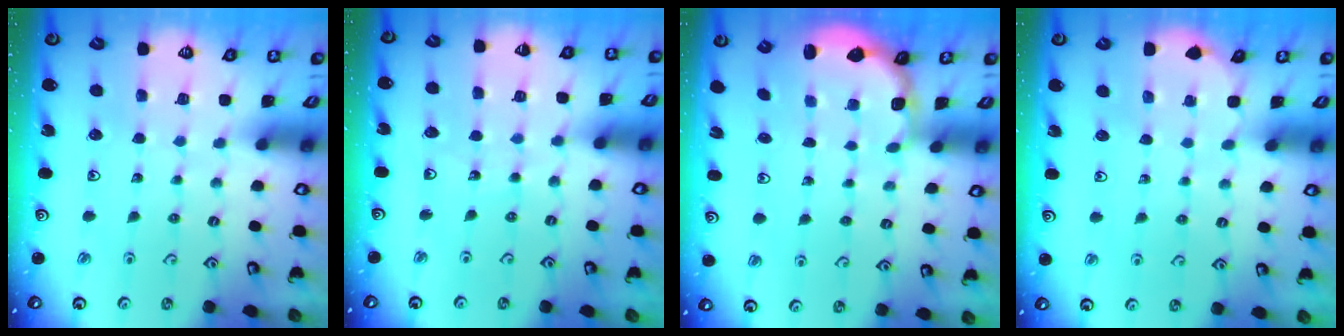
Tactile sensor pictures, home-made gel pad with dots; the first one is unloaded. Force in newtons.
{"total": 6.2, "press": 5.8, "slide": 2.2}
{"total": 2.7, "press": 2.3, "slide": 1.5}
{"total": 2.2, "press": 2.2, "slide": 0.3}